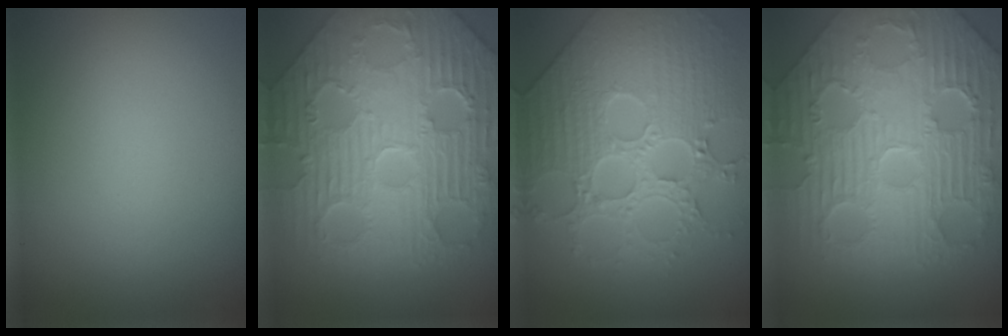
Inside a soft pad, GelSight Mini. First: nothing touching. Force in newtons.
{"total": 12.5, "press": 8.2, "slide": 9.4}
{"total": 6.1, "press": 5.6, "slide": 2.3}
{"total": 12.5, "press": 8.2, "slide": 9.4}